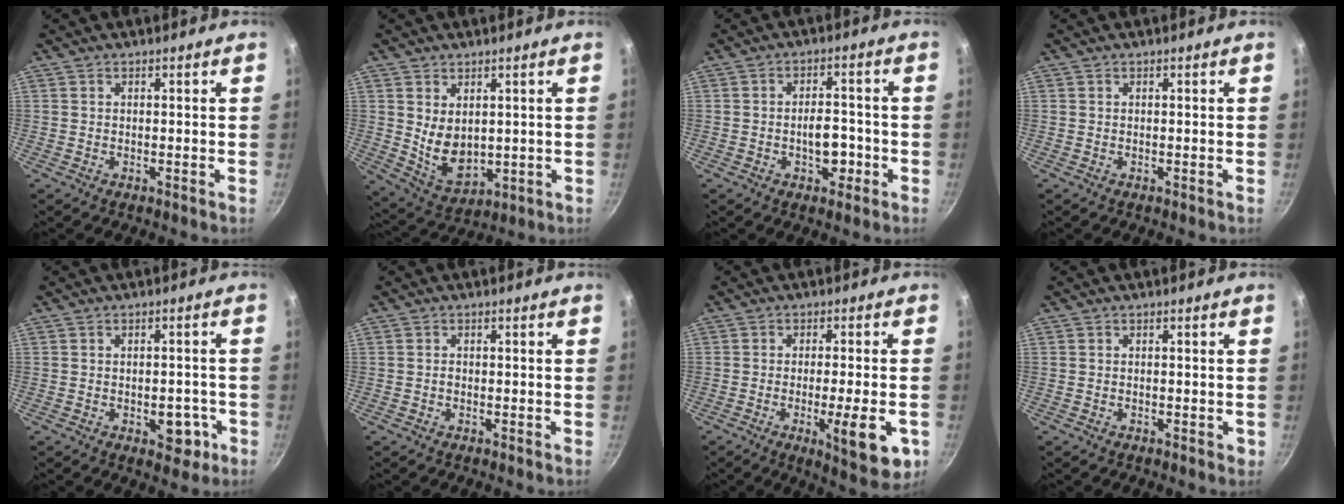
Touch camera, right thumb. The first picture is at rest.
{"total": 8.3, "force": [1.6, 5.5, 5.9], "torque": [-0.085, -0.028, 0.054]}
{"total": 6.0, "force": [-1.8, 3.5, 4.5], "torque": [-0.038, 0.013, -0.025]}
{"total": 0.0}
{"total": 5.7, "force": [-2.0, 3.6, 4.0], "torque": [-0.022, 0.012, -0.017]}
{"total": 0.6, "force": [-0.2, 0.4, 0.3], "torque": [-0.003, 0.003, -0.006]}
{"total": 11.8, "force": [-3.8, 2.8, 10.8], "torque": [-0.139, 0.002, -0.047]}
{"total": 0.9, "force": [-0.4, 0.5, 0.7], "torque": [-0.007, 0.003, -0.004]}